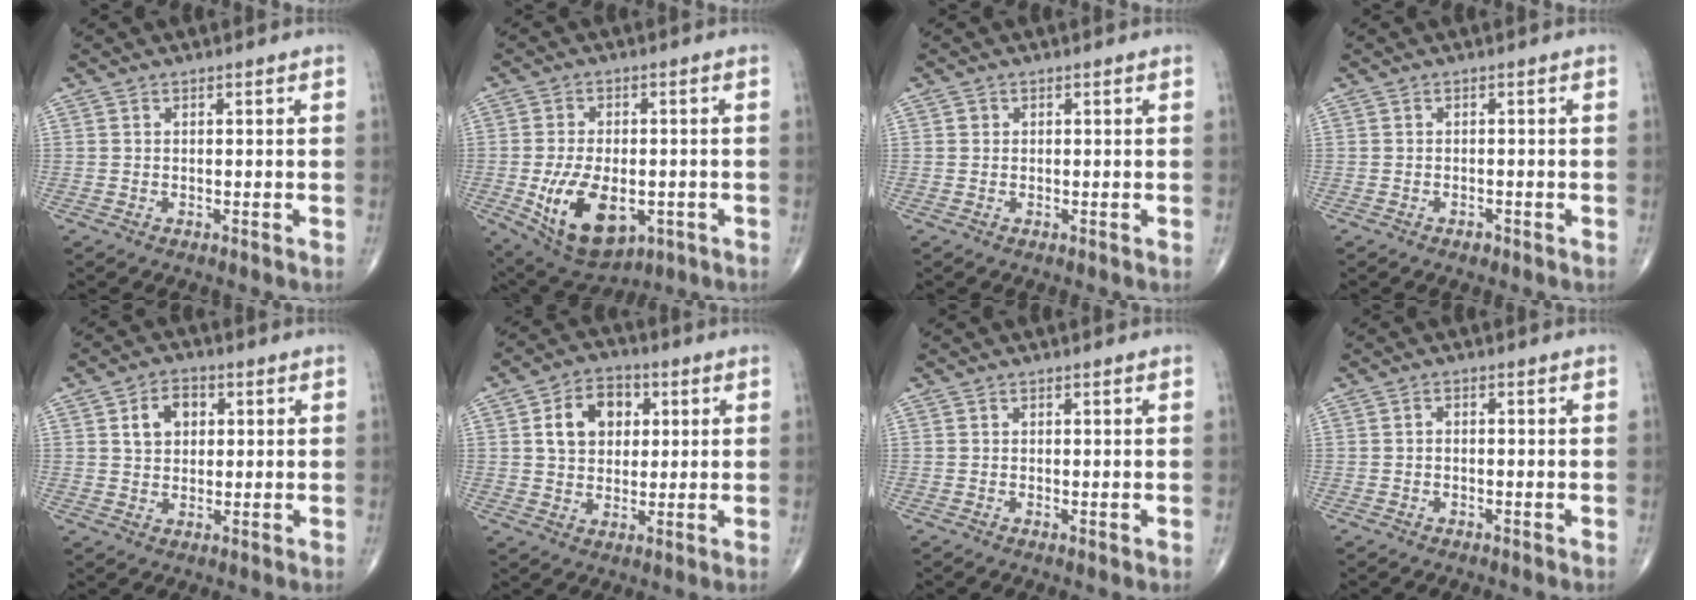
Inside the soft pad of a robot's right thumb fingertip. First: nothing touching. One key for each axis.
{"total": 14.3, "fx": -3.7, "fy": 8.2, "fz": 11.1, "tx": -0.180, "ty": -0.002, "tz": -0.041}
{"total": 0.7, "fx": 0.1, "fy": 0.7, "fz": 0.1, "tx": 0.002, "ty": 0.002, "tz": 0.002}
{"total": 1.0, "fx": -0.7, "fy": 0.6, "fz": 0.5, "tx": -0.008, "ty": 0.001, "tz": -0.011}
{"total": 6.1, "fx": 1.8, "fy": 4.5, "fz": 3.7, "tx": -0.039, "ty": 0.003, "tz": 0.028}
{"total": 9.8, "fx": 2.5, "fy": 7.3, "fz": 6.0, "tx": -0.069, "ty": 0.002, "tz": 0.039}
{"total": 0.5, "fx": 0.0, "fy": 0.2, "fz": 0.5, "tx": -0.011, "ty": -0.003, "tz": -0.001}
{"total": 0.8, "fx": -0.2, "fy": 0.5, "fz": 0.6, "tx": -0.005, "ty": 0.004, "tz": -0.006}